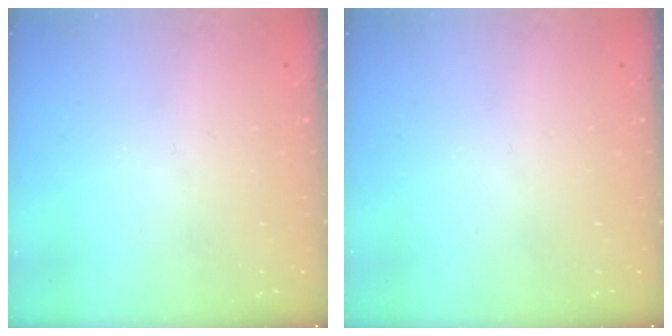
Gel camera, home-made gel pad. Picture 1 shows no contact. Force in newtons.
{"total": 0.0}